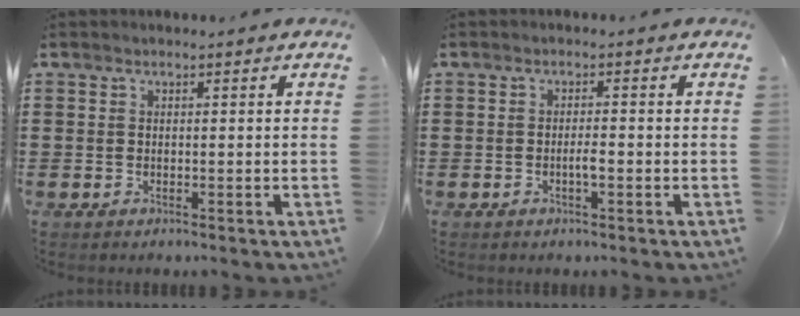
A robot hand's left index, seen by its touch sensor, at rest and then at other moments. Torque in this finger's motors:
{"motor_torque": [0.02, 0.02, 0.02, 0.03]}